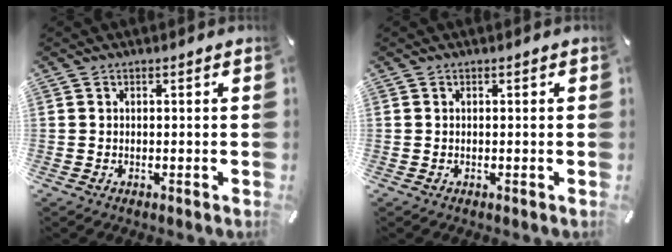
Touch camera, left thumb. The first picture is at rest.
{"total": 0.0}